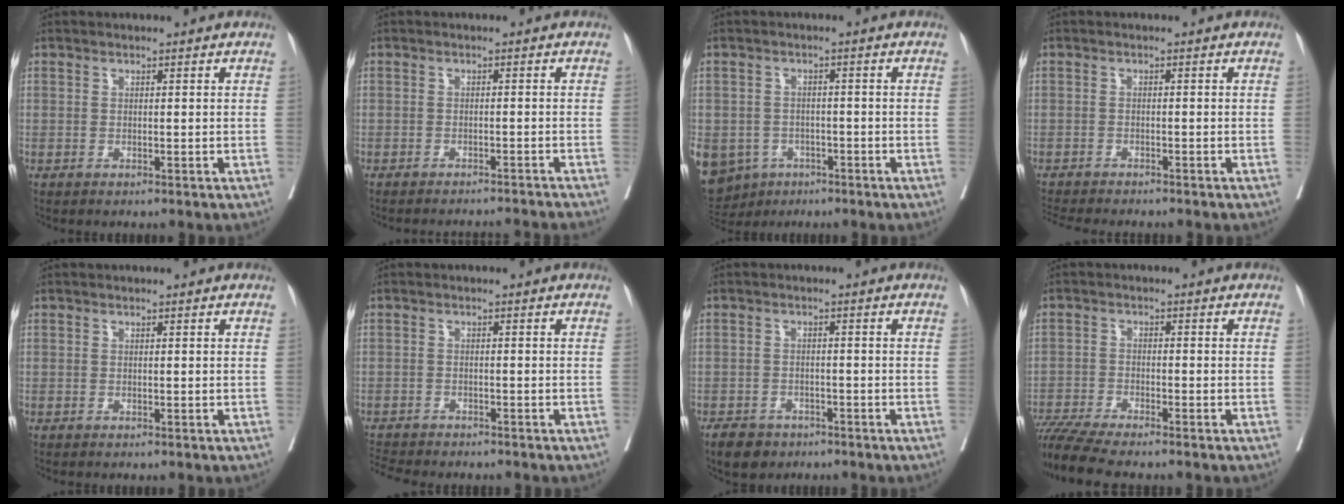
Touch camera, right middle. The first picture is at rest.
{"total": 8.5, "force": [-8.3, -0.5, 1.8], "torque": [-0.013, -0.003, -0.096]}
{"total": 12.8, "force": [-6.6, 10.3, 4.0], "torque": [-0.123, -0.003, -0.088]}
{"total": 8.4, "force": [-7.7, 1.0, 3.3], "torque": [-0.043, -0.010, -0.112]}
{"total": 0.0}
{"total": 6.1, "force": [-5.7, 1.1, 1.7], "torque": [-0.026, -0.006, -0.088]}
{"total": 4.4, "force": [-3.2, 2.7, 1.2], "torque": [-0.023, 0.002, -0.050]}
{"total": 8.2, "force": [-7.3, -0.1, 3.7], "torque": [-0.062, -0.016, -0.125]}